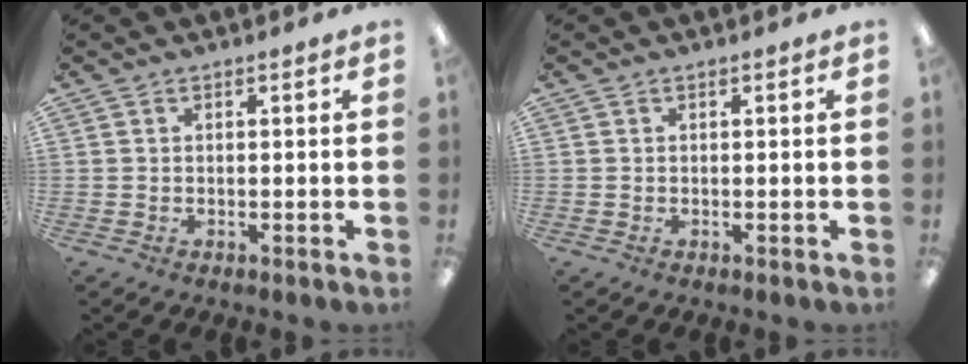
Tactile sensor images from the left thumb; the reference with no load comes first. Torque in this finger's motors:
{"motor_torque": [-0.10, 0.06, -0.14, 0.14, 0.00]}